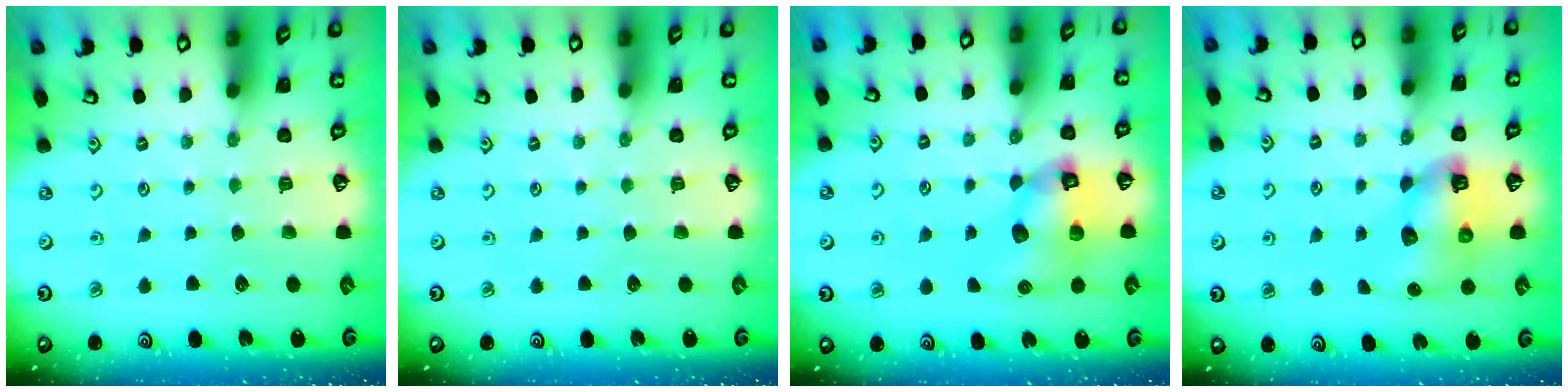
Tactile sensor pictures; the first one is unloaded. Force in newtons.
{"total": 0.0}
{"total": 11.1, "press": 11.0, "slide": 1.5}
{"total": 9.9, "press": 9.8, "slide": 1.3}